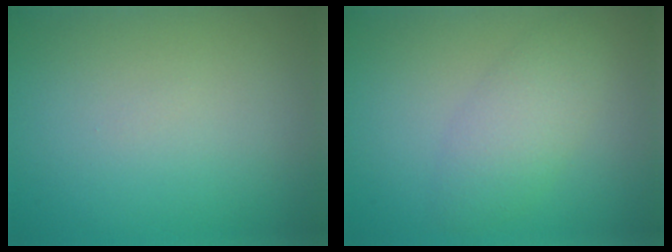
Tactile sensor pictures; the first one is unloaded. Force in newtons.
{"total": 3.4, "press": 3.4, "slide": 0.0}